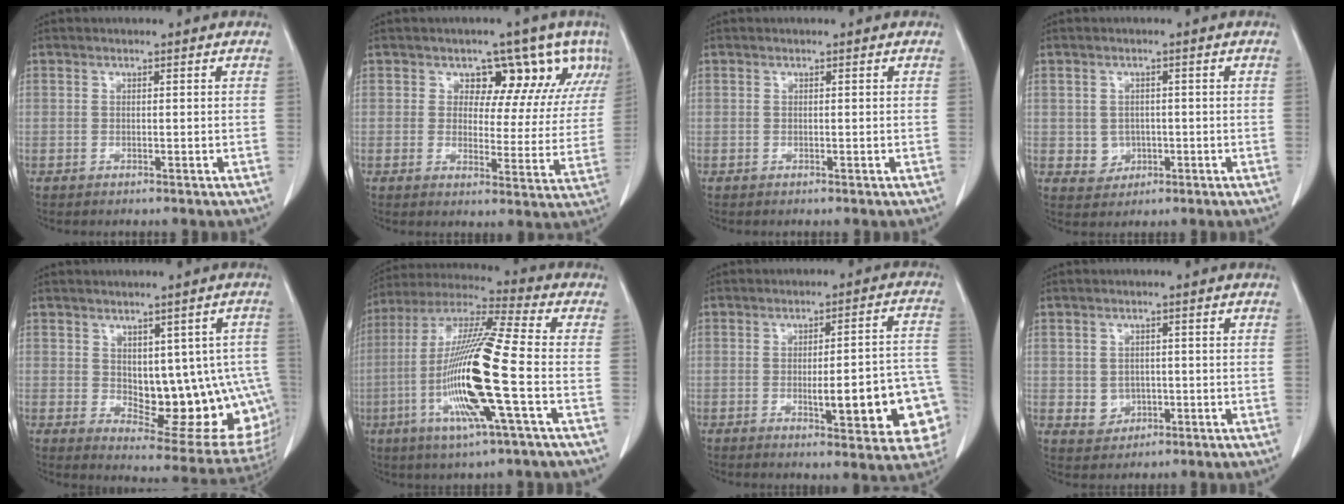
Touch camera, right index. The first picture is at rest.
{"total": 11.1, "force": [6.4, 7.0, 5.8], "torque": [-0.047, 0.006, 0.063]}
{"total": 0.0}
{"total": 3.3, "force": [-0.4, 3.2, 0.8], "torque": [-0.003, 0.005, 0.003]}
{"total": 16.0, "force": [-1.0, 7.8, 13.9], "torque": [-0.130, 0.007, 0.012]}
{"total": 18.3, "force": [-4.4, 0.2, 17.8], "torque": [-0.365, -0.012, -0.092]}
{"total": 14.8, "force": [-4.1, 2.9, 14.0], "torque": [-0.110, 0.030, -0.039]}
{"total": 3.6, "force": [-0.4, 3.4, 1.1], "torque": [-0.010, 0.003, 0.005]}